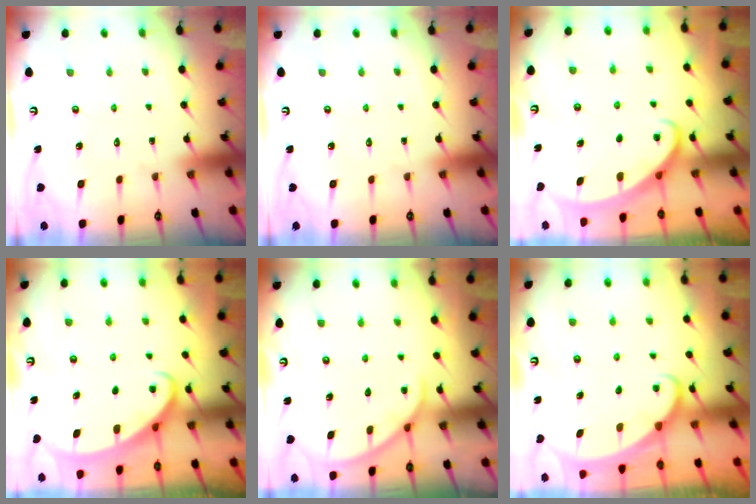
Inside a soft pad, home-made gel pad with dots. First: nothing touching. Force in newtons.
{"total": 0.0}
{"total": 3.0, "press": 2.9, "slide": 0.3}
{"total": 2.6, "press": 2.6, "slide": 0.4}
{"total": 1.8, "press": 1.8, "slide": 0.2}
{"total": 1.6, "press": 1.6, "slide": 0.1}